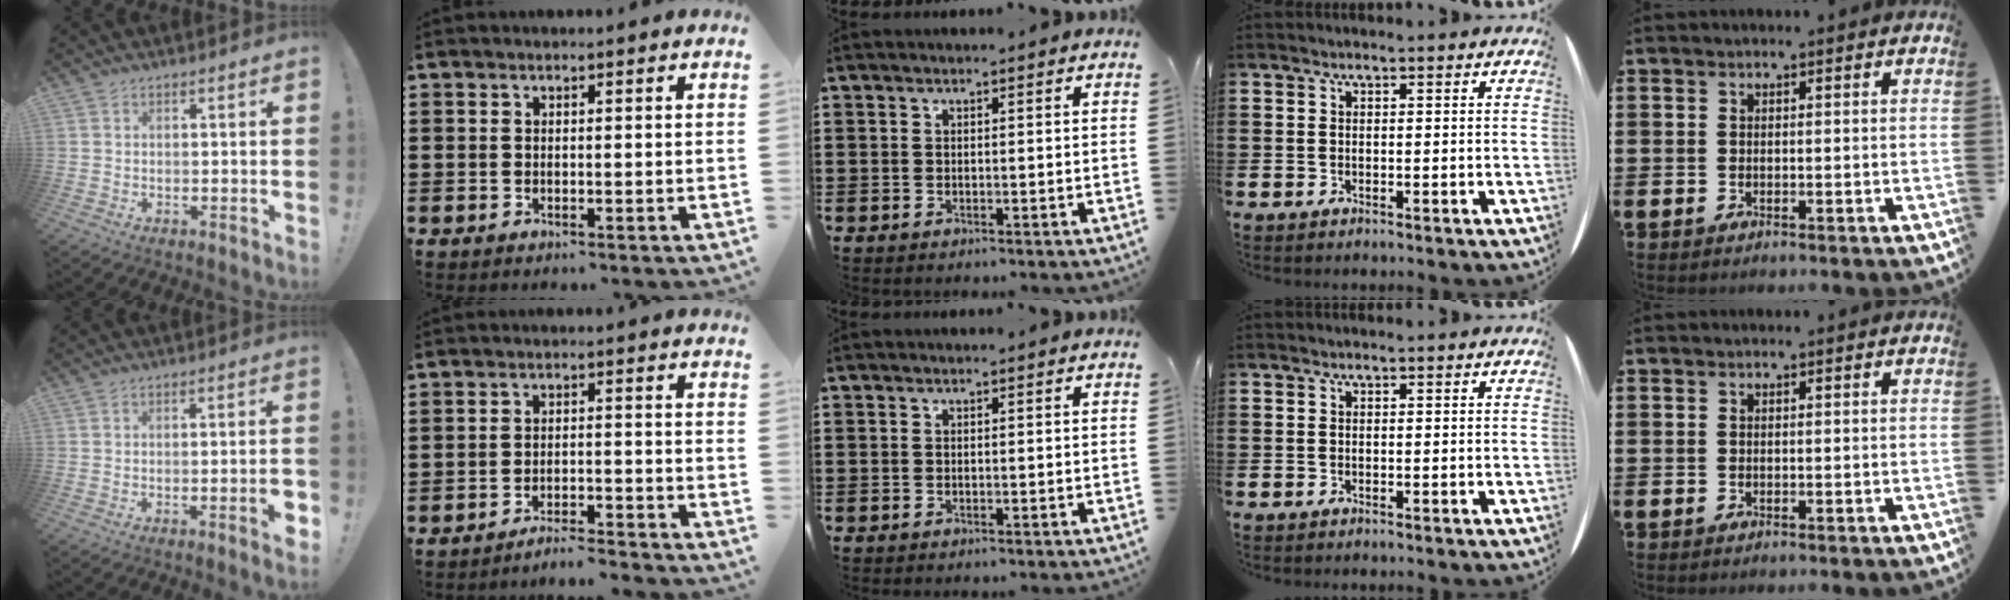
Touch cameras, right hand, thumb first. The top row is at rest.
{"thumb": {"total": 4.5, "force": [-1.3, 0.4, 4.3], "torque": [-0.062, -0.002, -0.018]}, "index": {"total": 3.6, "force": [-3.6, -0.2, 0.5], "torque": [-0.012, -0.002, -0.075]}}